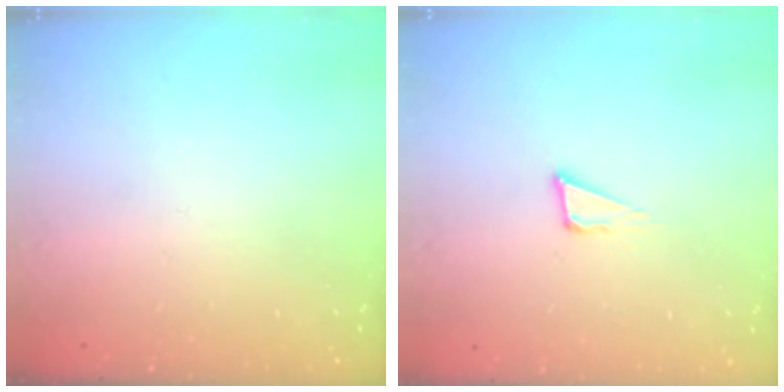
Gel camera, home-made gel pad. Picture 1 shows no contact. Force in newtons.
{"total": 3.8, "press": 3.7, "slide": 0.9}